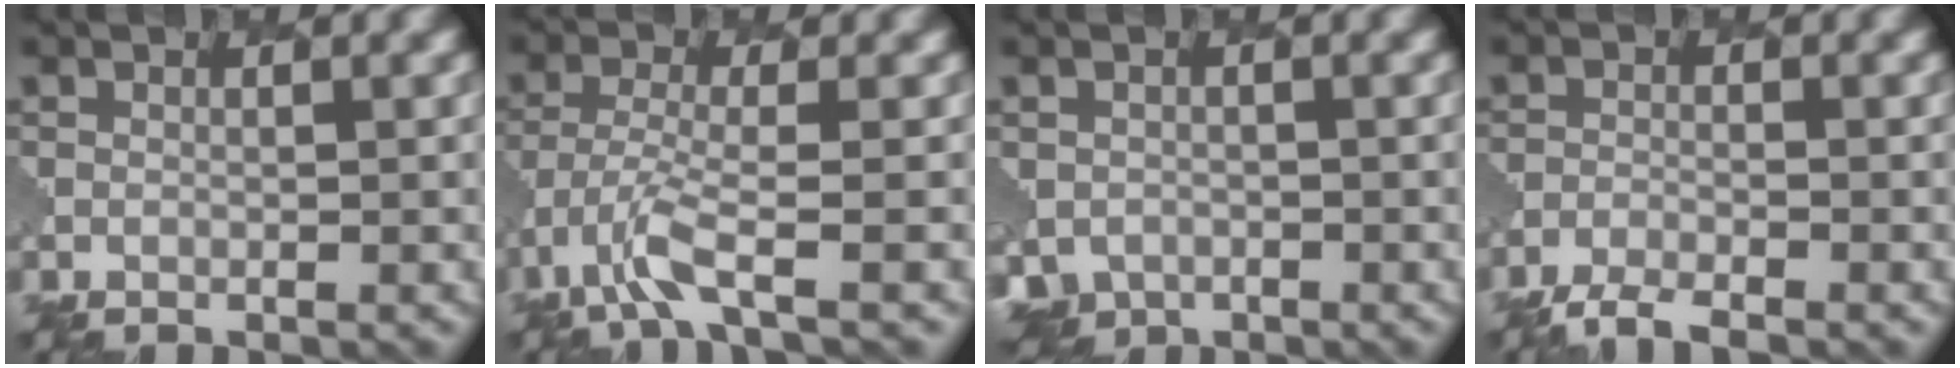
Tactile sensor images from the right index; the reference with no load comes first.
{"total": 3.5, "force": [-2.3, 0.5, 2.7], "torque": [-0.064, -0.010, -0.055]}
{"total": 2.5, "force": [-1.1, 2.1, 0.6], "torque": [-0.006, -0.015, -0.018]}
{"total": 2.9, "force": [-2.7, 0.4, 0.9], "torque": [-0.021, -0.009, -0.056]}